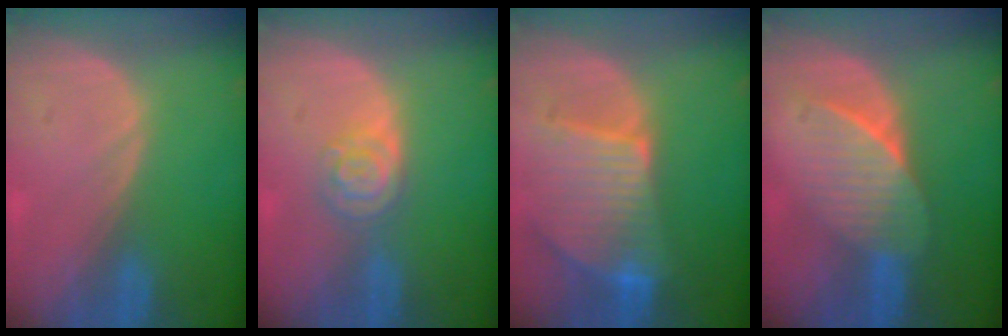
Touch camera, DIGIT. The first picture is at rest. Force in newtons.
{"total": 4.3, "press": 3.9, "slide": 1.9}
{"total": 9.6, "press": 8.5, "slide": 4.6}
{"total": 7.5, "press": 6.8, "slide": 3.2}